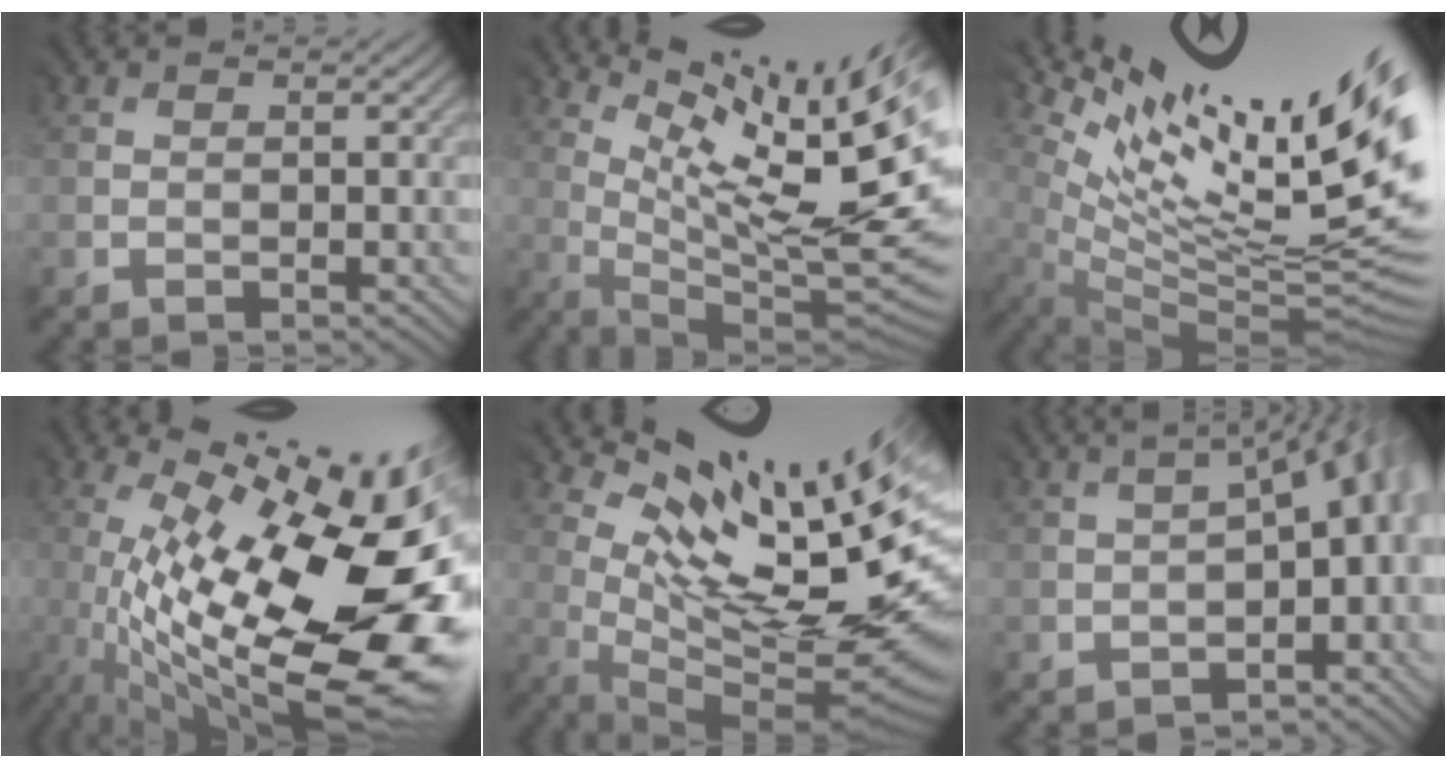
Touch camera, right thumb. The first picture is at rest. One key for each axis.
{"total": 13.7, "fx": 6.2, "fy": 2.1, "fz": 12.1, "tx": -0.188, "ty": -0.014, "tz": 0.129}
{"total": 15.8, "fx": 5.9, "fy": 4.4, "fz": 13.9, "tx": -0.211, "ty": -0.006, "tz": 0.133}
{"total": 17.7, "fx": -2.8, "fy": 6.7, "fz": 16.1, "tx": -0.245, "ty": -0.028, "tz": -0.034}
{"total": 15.9, "fx": 5.9, "fy": 4.3, "fz": 14.1, "tx": -0.211, "ty": 0.002, "tz": 0.126}
{"total": 8.1, "fx": -2.8, "fy": 4.0, "fz": 6.4, "tx": -0.063, "ty": -0.015, "tz": -0.022}